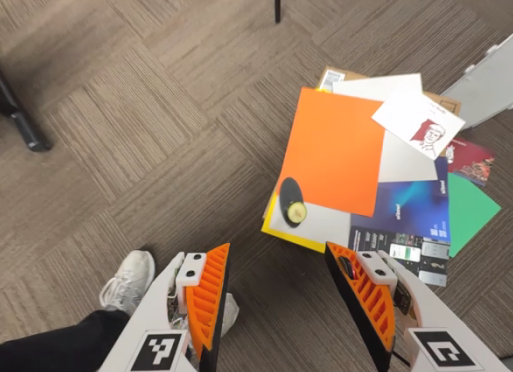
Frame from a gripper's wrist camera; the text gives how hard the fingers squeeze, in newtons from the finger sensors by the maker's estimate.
{"total": 0.0}